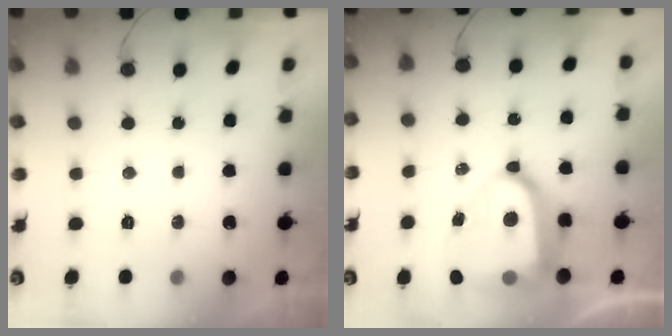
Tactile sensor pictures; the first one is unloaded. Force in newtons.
{"total": 16.3, "press": 16.2, "slide": 1.6}